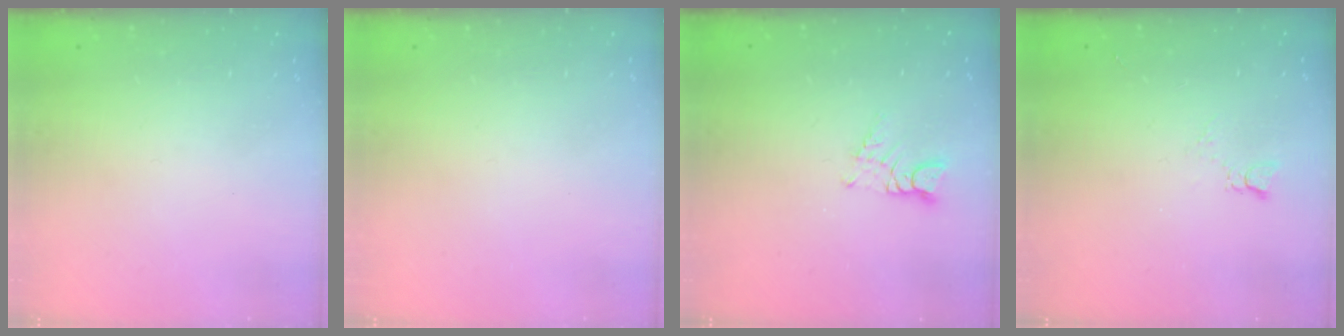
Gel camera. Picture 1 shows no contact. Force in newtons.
{"total": 0.0}
{"total": 3.5, "press": 3.5, "slide": 0.3}
{"total": 2.1, "press": 2.1, "slide": 0.3}